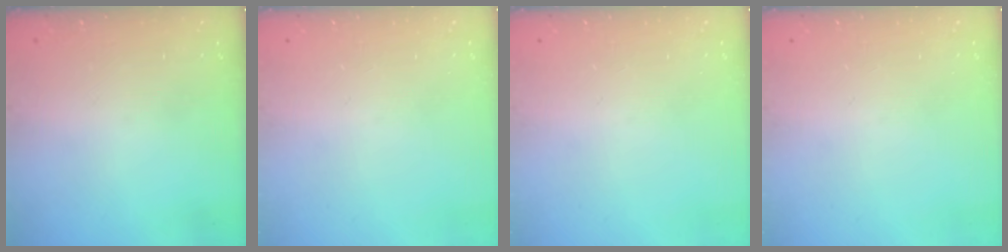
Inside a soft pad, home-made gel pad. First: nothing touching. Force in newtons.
{"total": 0.0}
{"total": 0.0}
{"total": 0.0}